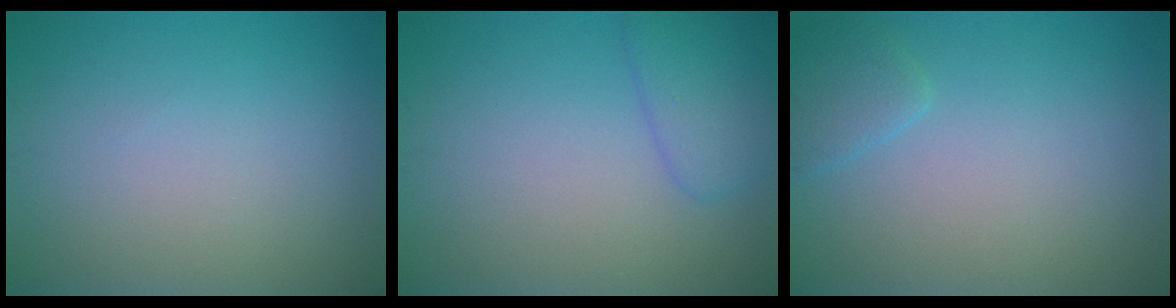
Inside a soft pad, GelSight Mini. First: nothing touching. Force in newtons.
{"total": 2.7, "press": 2.7, "slide": 0.2}
{"total": 1.5, "press": 1.5, "slide": 0.1}